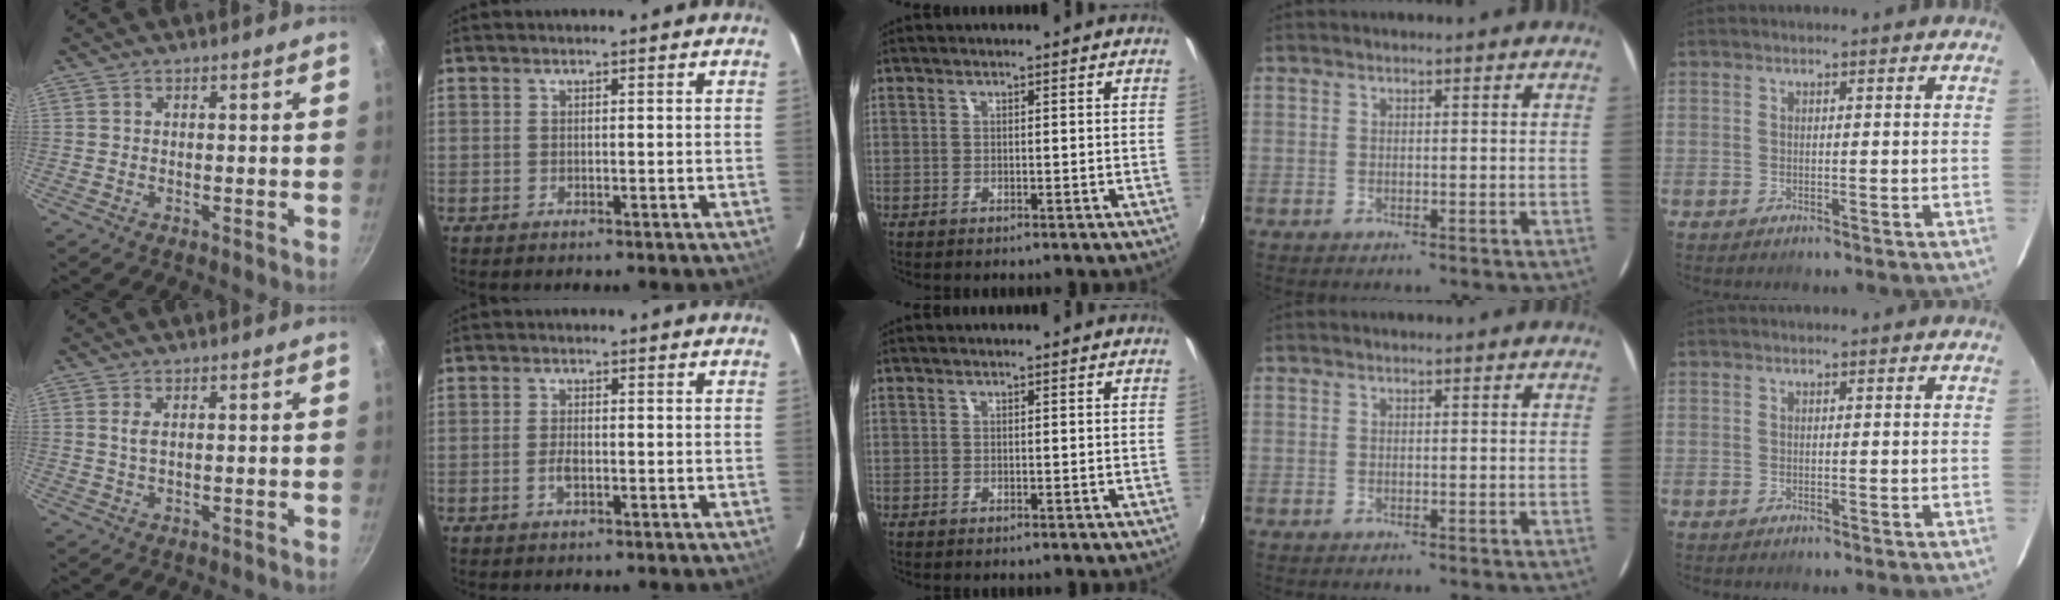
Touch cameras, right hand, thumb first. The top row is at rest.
{"thumb": {"total": 1.8, "force": [0.6, 0.8, 1.5], "torque": [-0.031, -0.003, 0.012]}, "index": {"total": 2.4, "force": [-0.8, 1.1, 2.0], "torque": [-0.041, 0.000, -0.016]}}